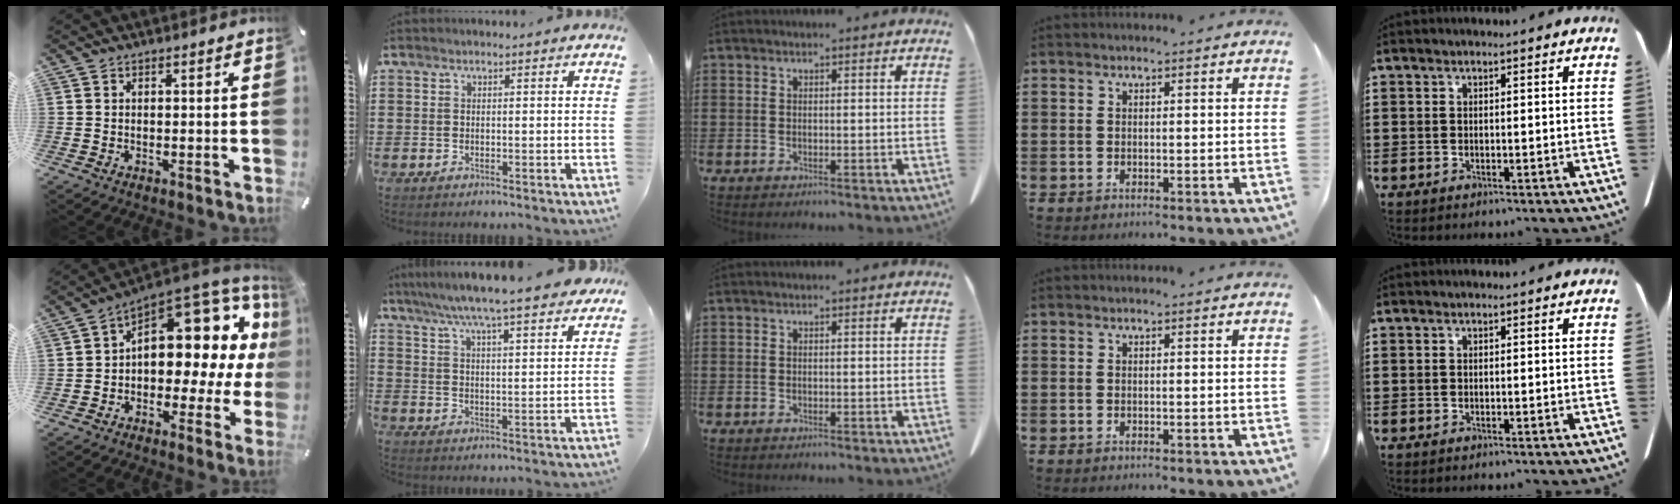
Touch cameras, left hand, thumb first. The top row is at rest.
{"thumb": {"total": 15.7, "force": [7.0, 9.1, 10.7], "torque": [-0.117, -0.080, 0.110]}, "index": {"total": 6.8, "force": [6.1, -0.3, 3.1], "torque": [-0.084, -0.035, 0.104]}}